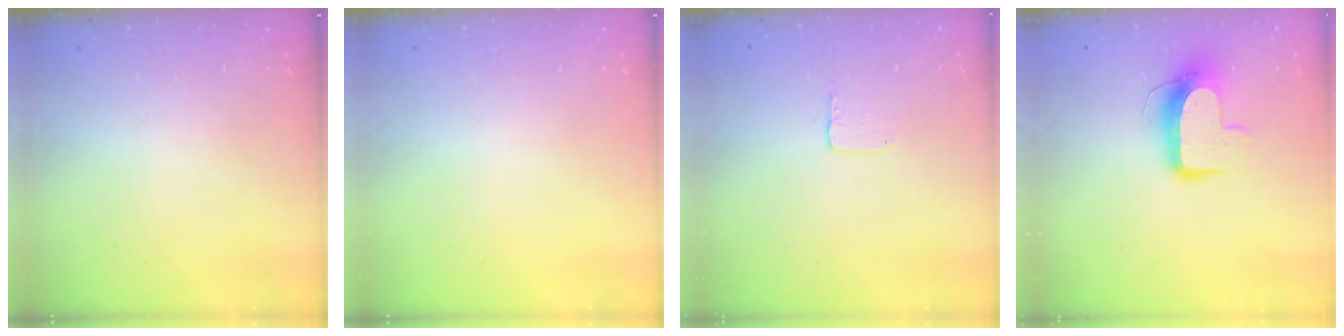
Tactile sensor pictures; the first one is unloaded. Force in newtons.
{"total": 0.0}
{"total": 3.9, "press": 3.9, "slide": 0.1}
{"total": 10.8, "press": 10.8, "slide": 1.0}